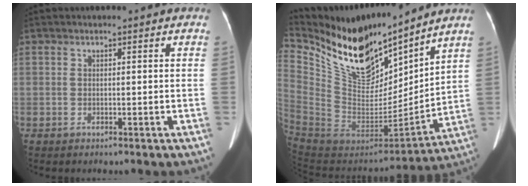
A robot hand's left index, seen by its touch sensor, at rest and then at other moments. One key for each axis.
{"total": 21.4, "fx": 18.0, "fy": 6.6, "fz": 9.6, "tx": -0.212, "ty": -0.019, "tz": 0.340}